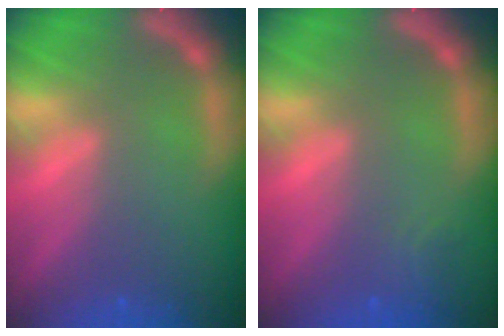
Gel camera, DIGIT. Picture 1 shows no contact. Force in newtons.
{"total": 1.4}